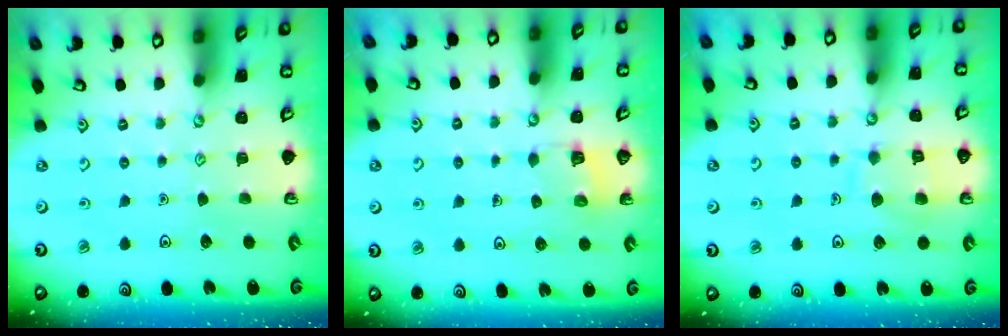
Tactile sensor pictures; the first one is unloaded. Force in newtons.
{"total": 4.6, "press": 4.6, "slide": 0.3}
{"total": 9.0, "press": 9.0, "slide": 0.8}